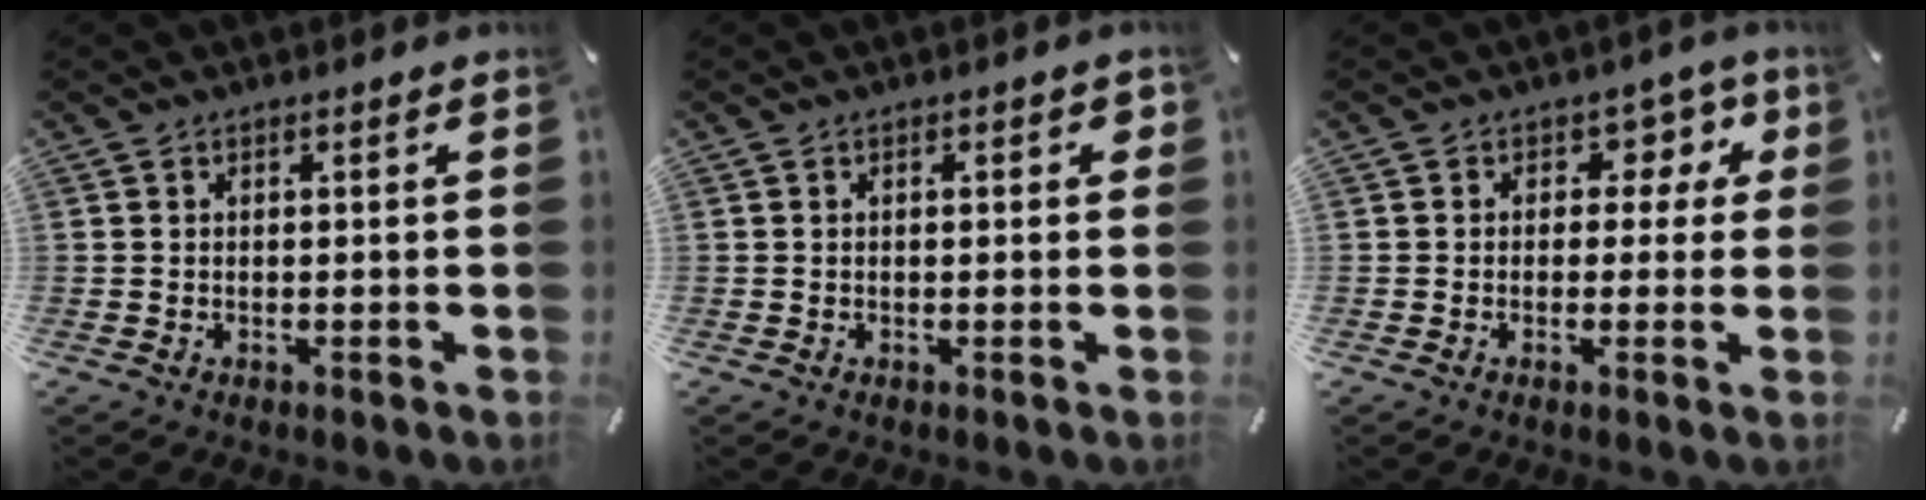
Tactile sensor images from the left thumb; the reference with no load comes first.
{"total": 1.5, "force": [0.0, 0.6, 1.4], "torque": [-0.019, 0.001, -0.003]}
{"total": 6.0, "force": [1.5, 4.7, 3.3], "torque": [-0.029, -0.007, 0.017]}